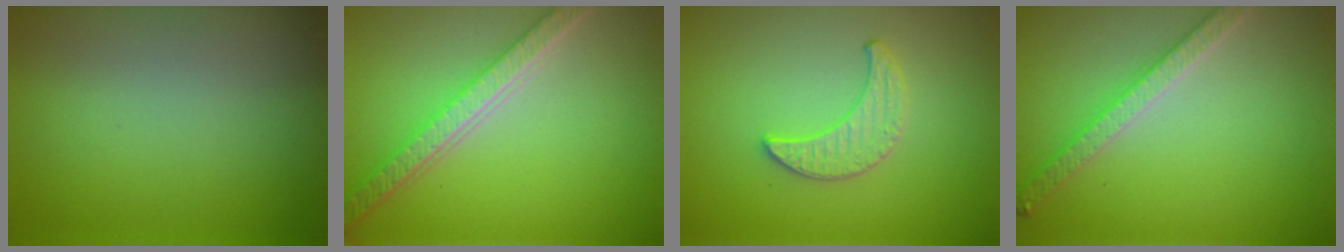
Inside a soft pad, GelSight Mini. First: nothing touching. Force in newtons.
{"total": 5.3, "press": 4.1, "slide": 3.3}
{"total": 1.5, "press": 1.5, "slide": 0.1}
{"total": 3.0, "press": 2.9, "slide": 0.7}